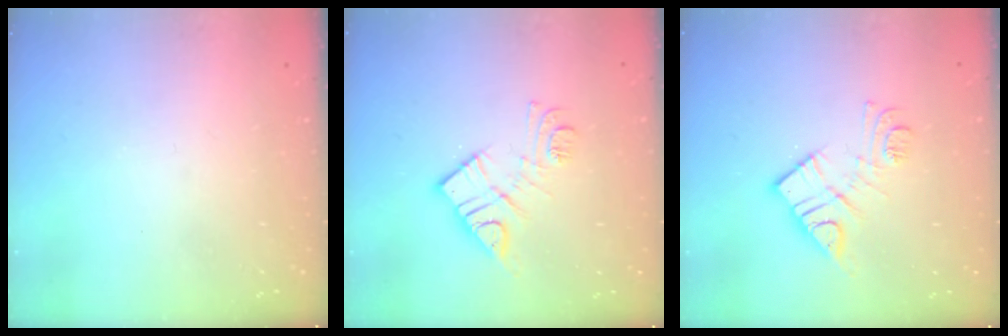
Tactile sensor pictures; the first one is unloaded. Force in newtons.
{"total": 11.3, "press": 11.3, "slide": 0.3}
{"total": 11.3, "press": 11.3, "slide": 0.3}